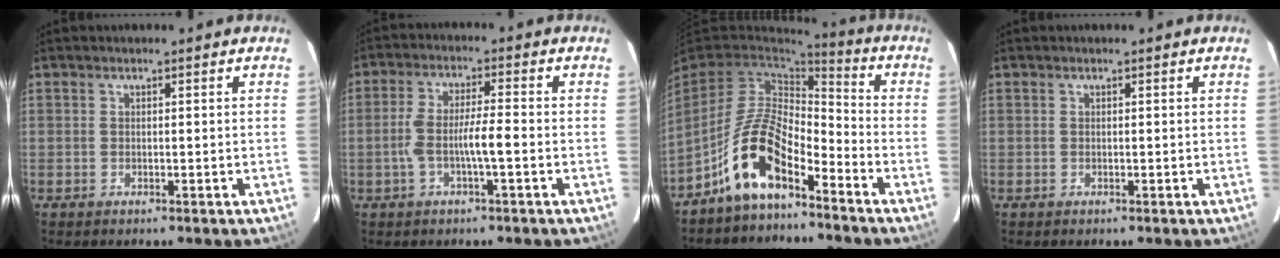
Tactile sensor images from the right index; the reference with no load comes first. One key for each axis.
{"total": 6.0, "fx": -1.5, "fy": 0.6, "fz": 5.8, "tx": -0.119, "ty": 0.012, "tz": -0.027}
{"total": 10.9, "fx": -6.9, "fy": 3.9, "fz": 7.5, "tx": -0.165, "ty": 0.019, "tz": -0.131}
{"total": 0.0}